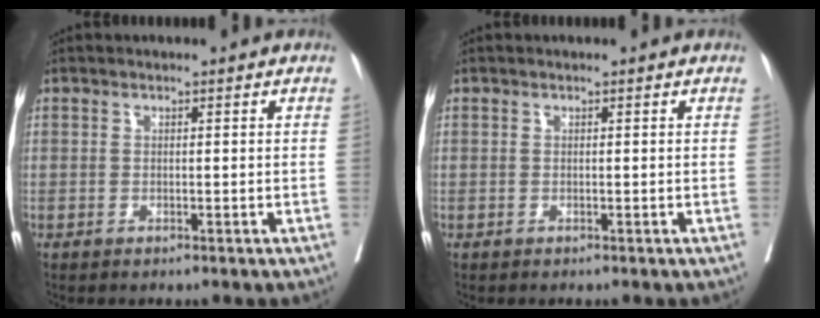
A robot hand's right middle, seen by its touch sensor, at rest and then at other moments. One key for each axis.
{"total": 0.0}